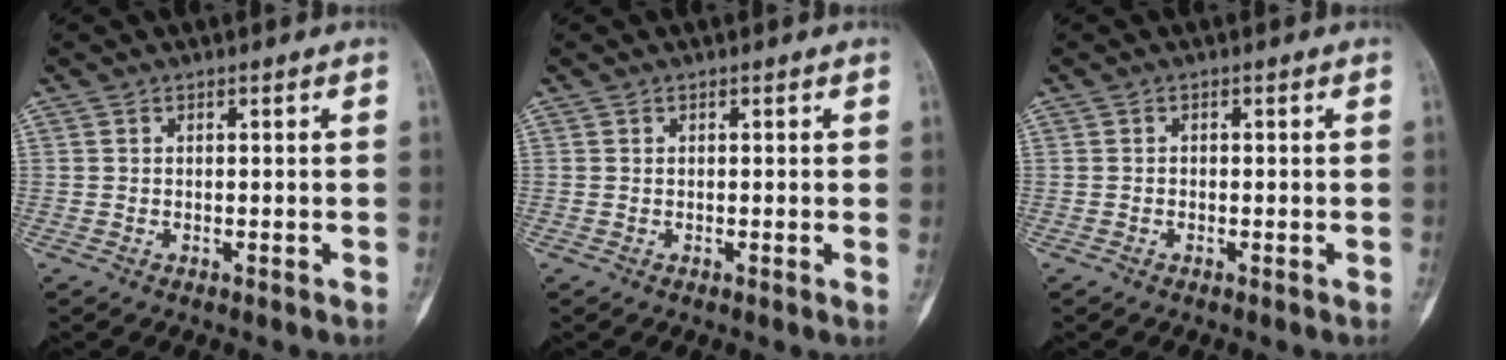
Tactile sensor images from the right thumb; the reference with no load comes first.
{"total": 0.5, "force": [0.2, -0.1, 0.5], "torque": [-0.008, -0.002, -0.001]}
{"total": 0.0}